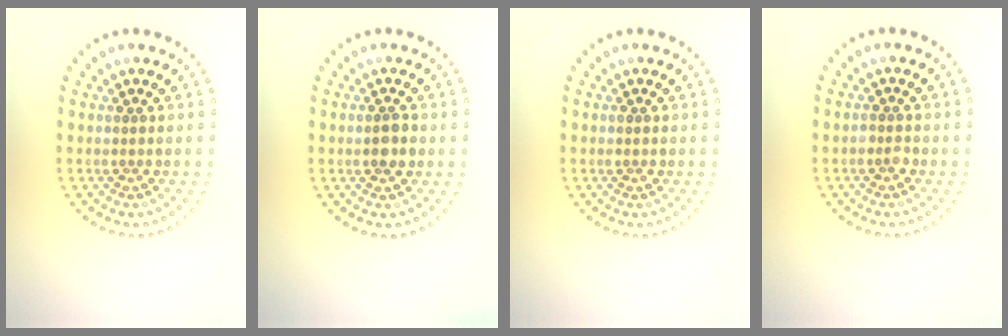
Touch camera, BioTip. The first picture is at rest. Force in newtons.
{"total": 1.7, "press": 1.6, "slide": 0.5}
{"total": 0.7, "press": 0.7, "slide": 0.1}
{"total": 1.0, "press": 0.9, "slide": 0.2}